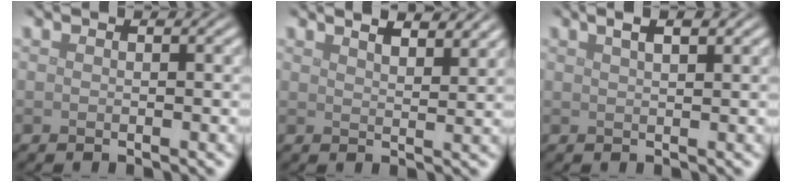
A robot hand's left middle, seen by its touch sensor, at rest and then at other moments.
{"total": 5.4, "force": [4.1, 1.9, 3.1], "torque": [-0.023, 0.026, 0.026]}
{"total": 3.7, "force": [2.2, 1.4, 2.6], "torque": [-0.017, 0.012, 0.011]}